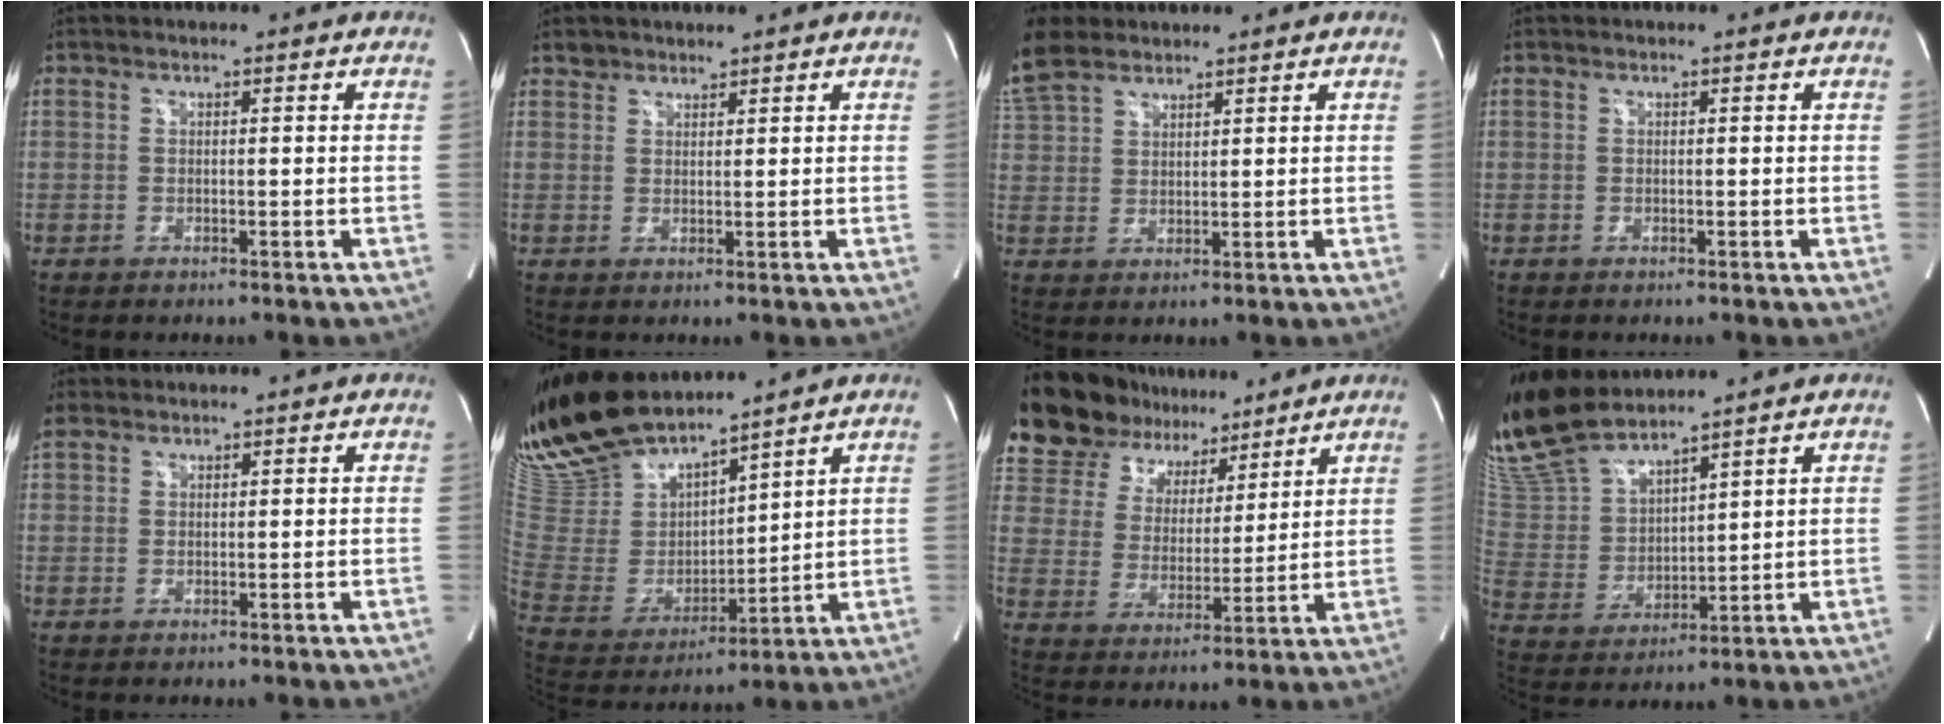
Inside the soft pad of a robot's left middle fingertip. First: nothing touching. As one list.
[{"total": 1.8, "force": [1.5, 0.9, -0.2], "torque": [0.005, 0.007, 0.023]}, {"total": 8.3, "force": [6.5, 3.8, 3.5], "torque": [-0.095, 0.021, 0.139]}, {"total": 0.0}, {"total": 2.3, "force": [1.8, 1.3, 0.6], "torque": [-0.024, 0.018, 0.039]}, {"total": 18.0, "force": [15.9, 3.8, 7.4], "torque": [-0.158, -0.004, 0.322]}, {"total": 17.2, "force": [14.8, 7.5, 4.6], "torque": [-0.098, 0.032, 0.261]}, {"total": 12.8, "force": [11.8, 2.2, 4.7], "torque": [-0.111, 0.004, 0.251]}]